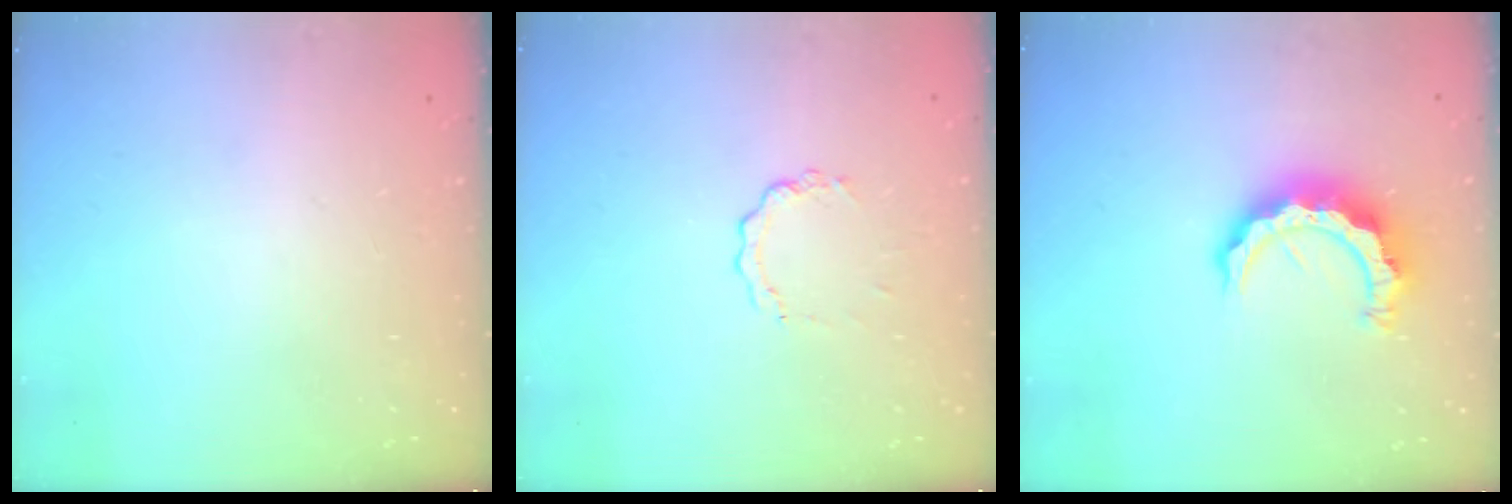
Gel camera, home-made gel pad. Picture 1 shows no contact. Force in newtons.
{"total": 3.6, "press": 3.5, "slide": 0.3}
{"total": 11.0, "press": 10.9, "slide": 1.1}